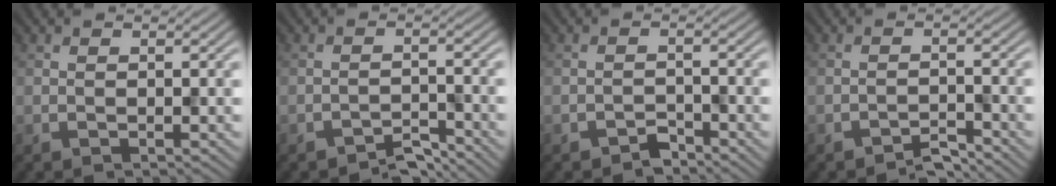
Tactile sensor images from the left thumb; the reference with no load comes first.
{"total": 2.8, "force": [-2.6, 0.5, 0.8], "torque": [-0.008, 0.004, -0.050]}
{"total": 1.9, "force": [-1.7, 0.7, 0.6], "torque": [-0.005, 0.004, -0.035]}
{"total": 2.2, "force": [-2.1, 0.3, 0.7], "torque": [-0.007, 0.005, -0.042]}